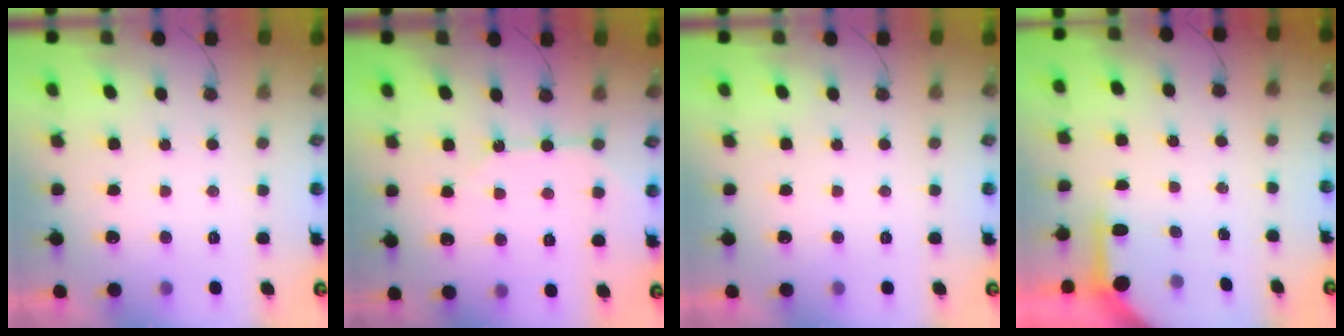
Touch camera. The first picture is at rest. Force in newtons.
{"total": 7.5, "press": 7.5, "slide": 0.8}
{"total": 0.0}
{"total": 3.6, "press": 3.6, "slide": 0.3}